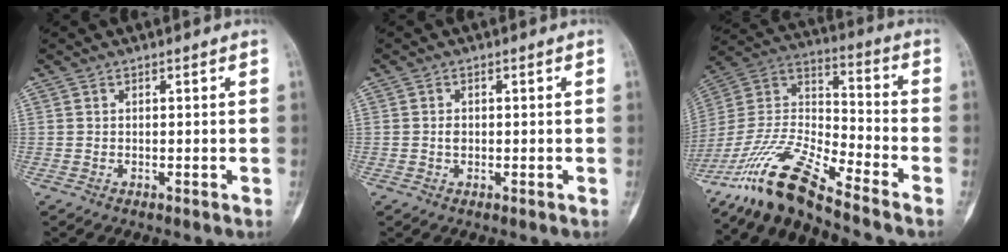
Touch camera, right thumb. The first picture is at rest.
{"total": 1.4, "force": [-0.1, 1.0, 0.9], "torque": [-0.009, 0.002, -0.002]}
{"total": 15.9, "force": [-13.2, 1.9, 8.8], "torque": [-0.186, 0.069, -0.258]}